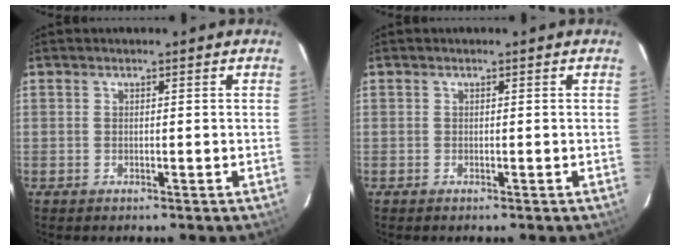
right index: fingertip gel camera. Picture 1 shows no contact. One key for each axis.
{"total": 0.0}